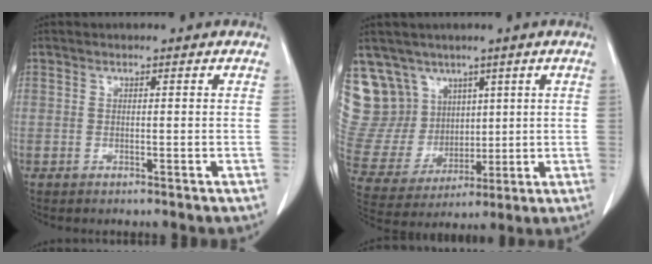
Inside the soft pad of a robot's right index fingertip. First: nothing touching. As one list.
[{"total": 14.7, "force": [8.6, 11.5, 2.9], "torque": [-0.085, 0.059, 0.197]}]